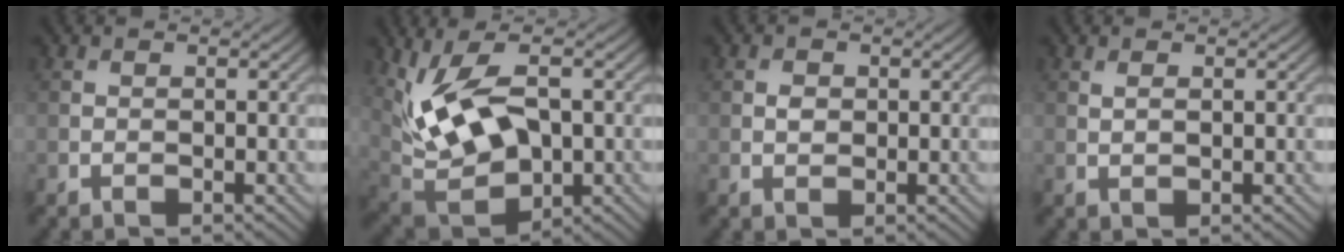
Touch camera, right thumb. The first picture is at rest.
{"total": 11.3, "force": [2.7, 5.4, 9.6], "torque": [-0.201, -0.005, 0.049]}
{"total": 1.2, "force": [0.2, 1.0, 0.7], "torque": [-0.014, -0.001, 0.000]}
{"total": 1.1, "force": [0.5, 0.4, 0.9], "torque": [-0.023, -0.002, 0.012]}